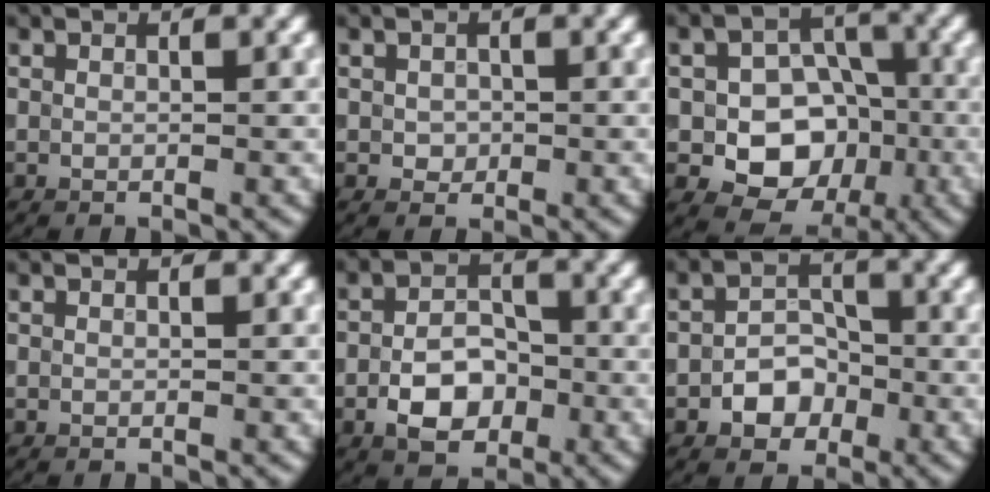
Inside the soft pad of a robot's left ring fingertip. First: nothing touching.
{"total": 1.0, "force": [0.0, 0.9, 0.5], "torque": [-0.007, -0.003, -0.002]}
{"total": 8.2, "force": [-2.0, 6.5, 4.6], "torque": [-0.044, -0.005, -0.049]}
{"total": 0.0}
{"total": 4.7, "force": [-1.7, 3.0, 3.2], "torque": [-0.049, 0.004, -0.033]}
{"total": 3.5, "force": [-1.4, 2.6, 1.9], "torque": [-0.021, 0.005, -0.024]}